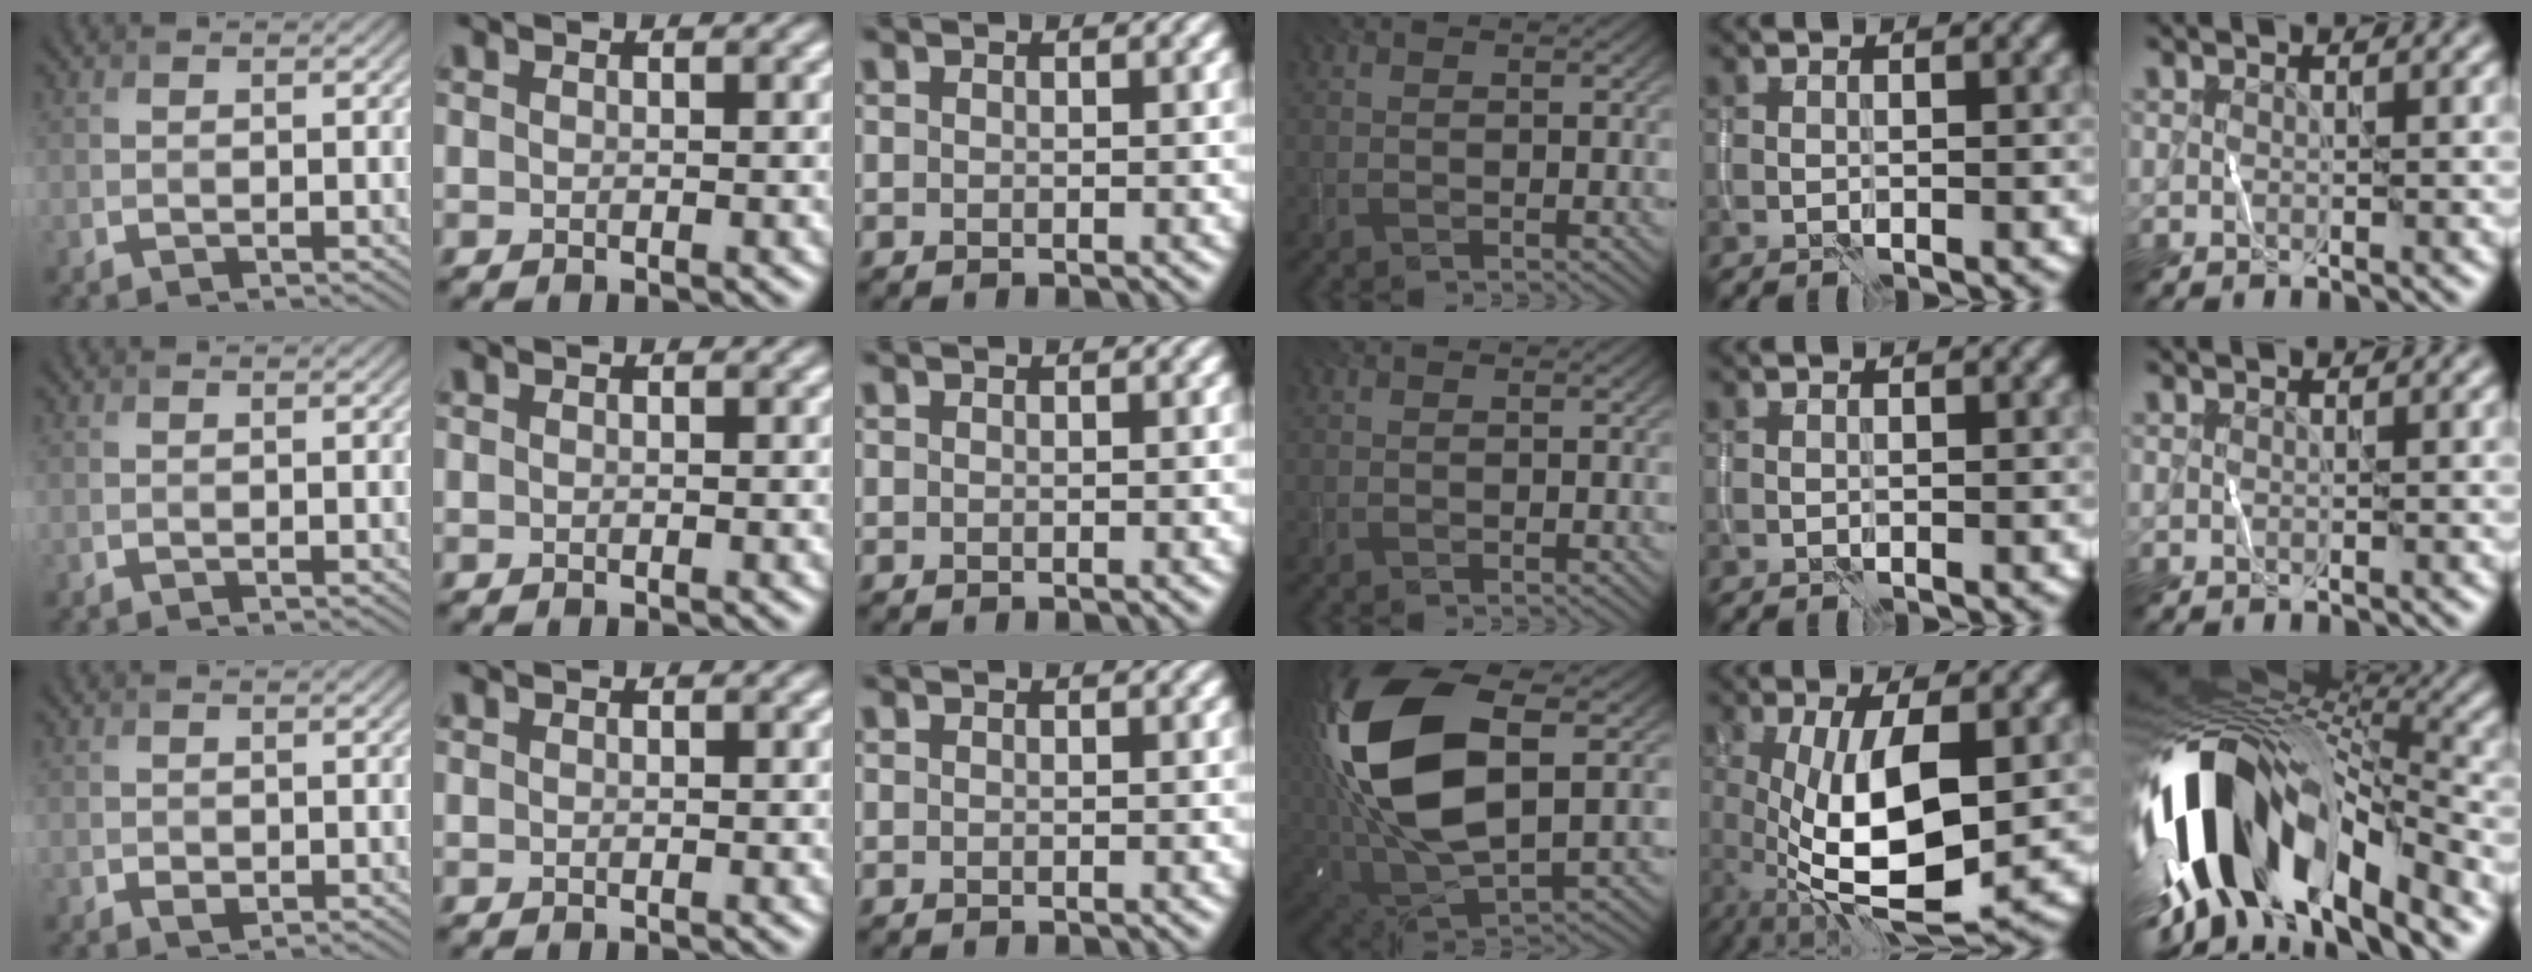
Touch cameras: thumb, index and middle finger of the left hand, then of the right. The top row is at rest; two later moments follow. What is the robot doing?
{"motion": "wipe", "object": "whiteboard"}